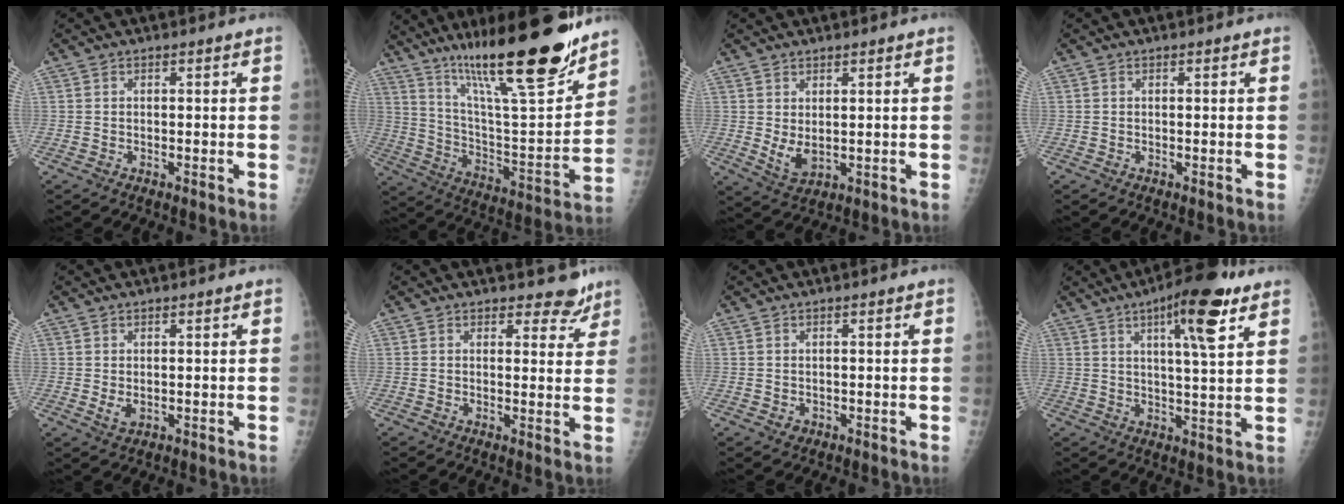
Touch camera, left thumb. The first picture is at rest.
{"total": 25.6, "force": [18.3, 4.3, 17.5], "torque": [-0.262, -0.085, 0.310]}
{"total": 4.6, "force": [1.0, 2.5, 3.7], "torque": [-0.062, -0.016, 0.029]}
{"total": 0.0}
{"total": 2.4, "force": [0.3, 1.5, 1.9], "torque": [-0.029, -0.008, 0.011]}
{"total": 4.6, "force": [3.9, 2.2, 0.8], "torque": [0.018, -0.029, 0.041]}
{"total": 1.0, "force": [-0.1, 0.9, 0.3], "torque": [-0.004, 0.000, 0.004]}
{"total": 12.2, "force": [6.4, 2.6, 10.0], "torque": [-0.139, -0.027, 0.091]}